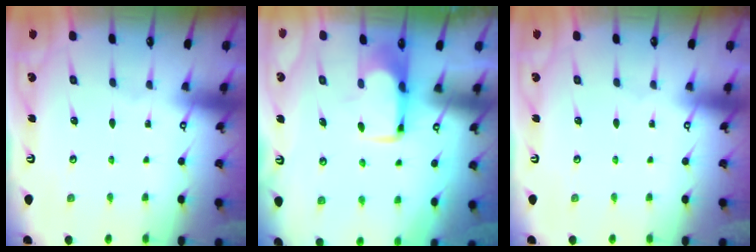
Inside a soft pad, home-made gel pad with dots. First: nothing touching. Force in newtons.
{"total": 1.8, "press": 1.7, "slide": 0.5}
{"total": 0.0}